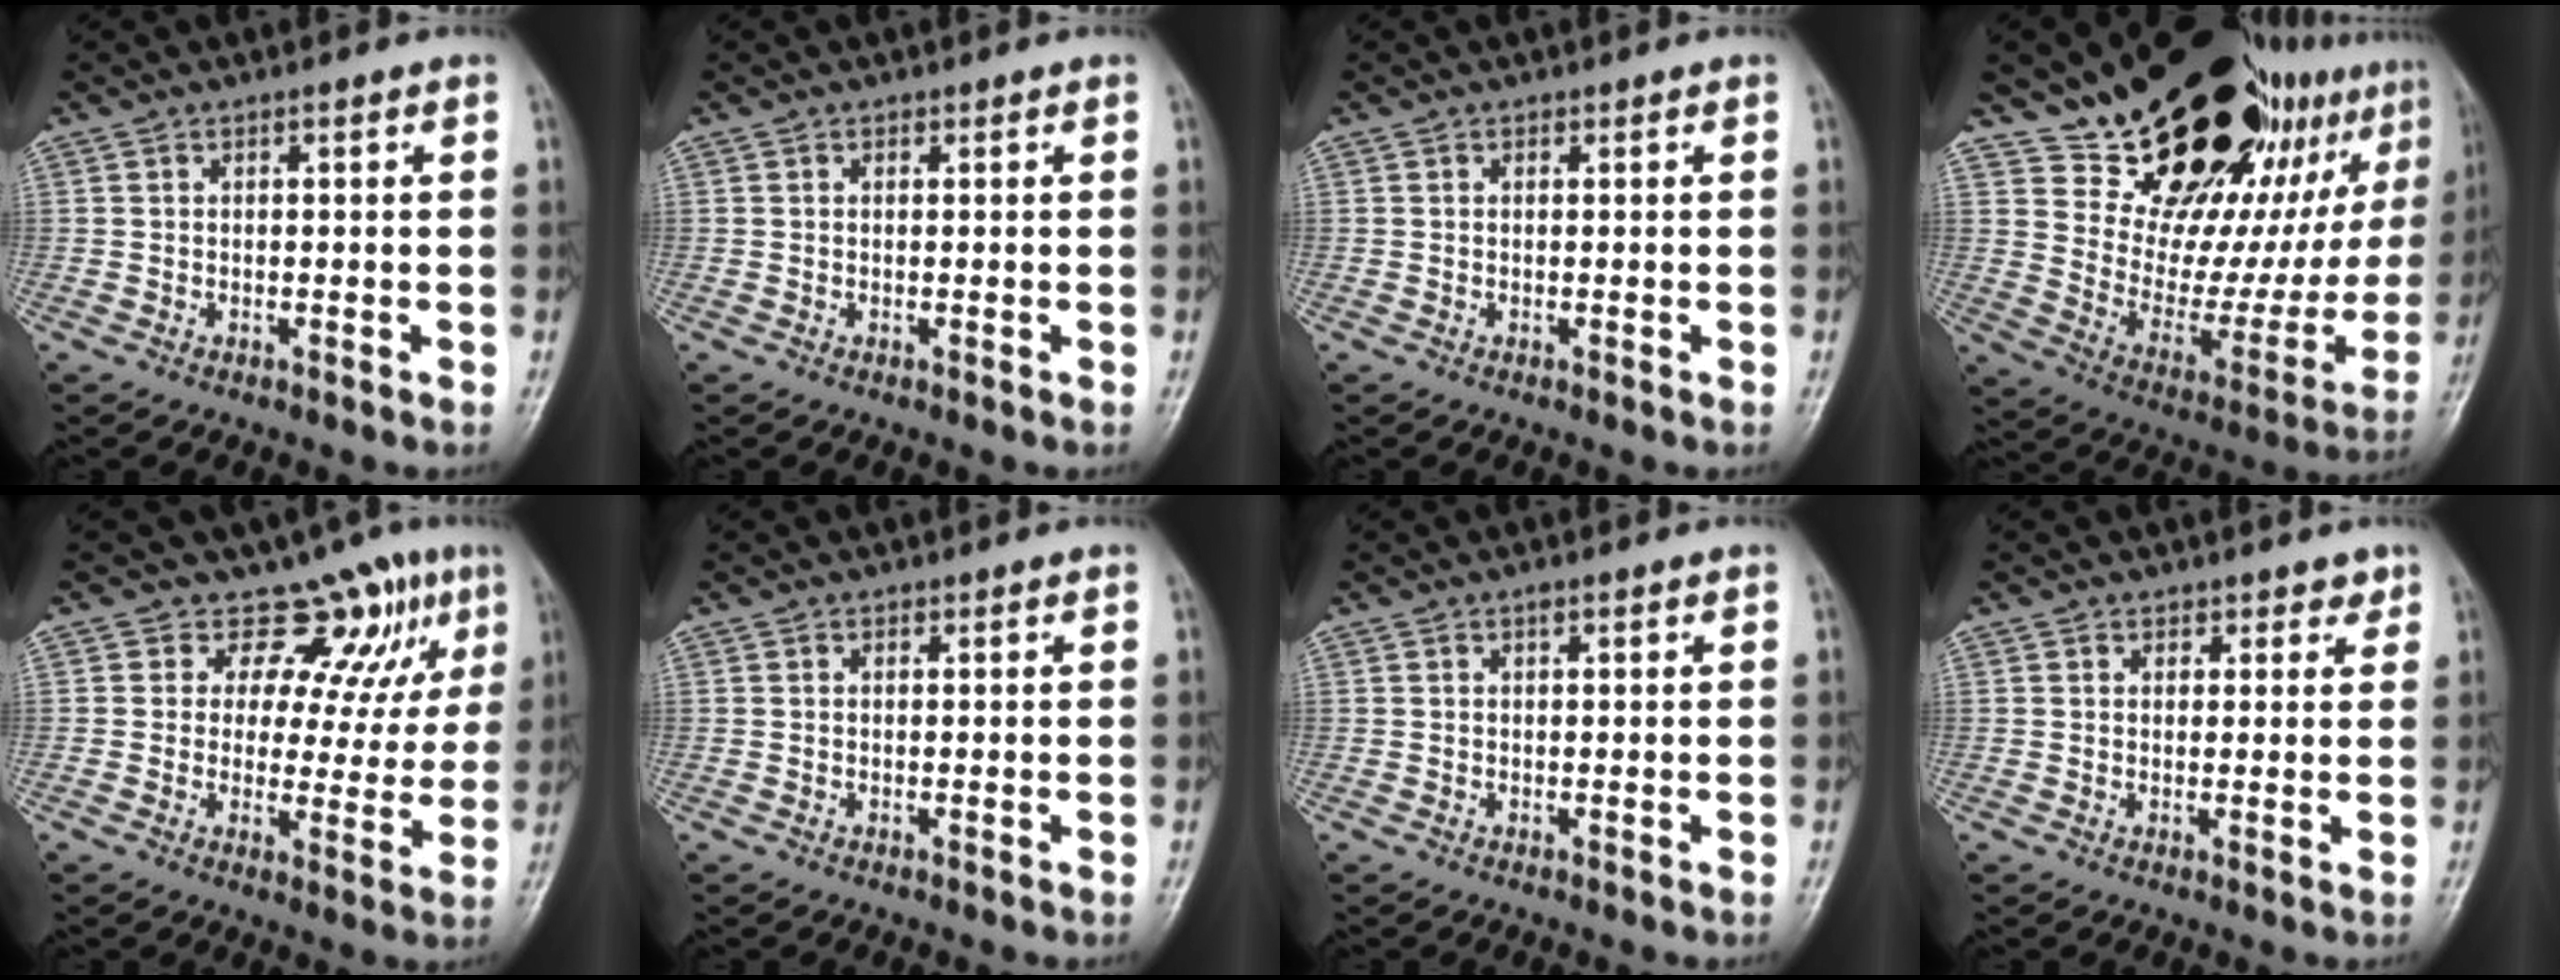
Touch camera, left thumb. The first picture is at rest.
{"total": 0.0}
{"total": 0.0}
{"total": 30.4, "force": [19.3, 14.3, 18.6], "torque": [-0.227, -0.089, 0.299]}
{"total": 10.4, "force": [6.8, 6.1, 4.9], "torque": [-0.024, -0.037, 0.077]}
{"total": 0.0}
{"total": 0.7, "force": [0.4, 0.3, 0.5], "torque": [-0.006, -0.001, 0.005]}
{"total": 2.5, "force": [1.7, 1.7, 0.3], "torque": [0.024, -0.008, 0.018]}